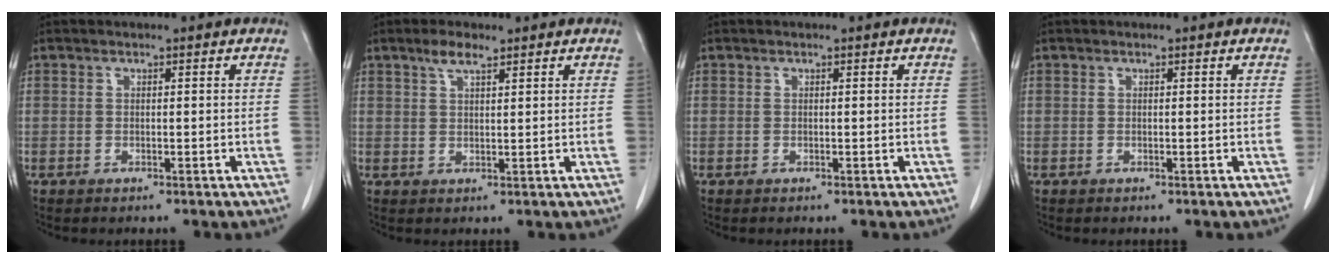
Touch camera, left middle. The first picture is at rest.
{"total": 2.9, "force": [2.1, 0.6, 1.9], "torque": [-0.044, 0.005, 0.041]}
{"total": 0.0}
{"total": 0.0}